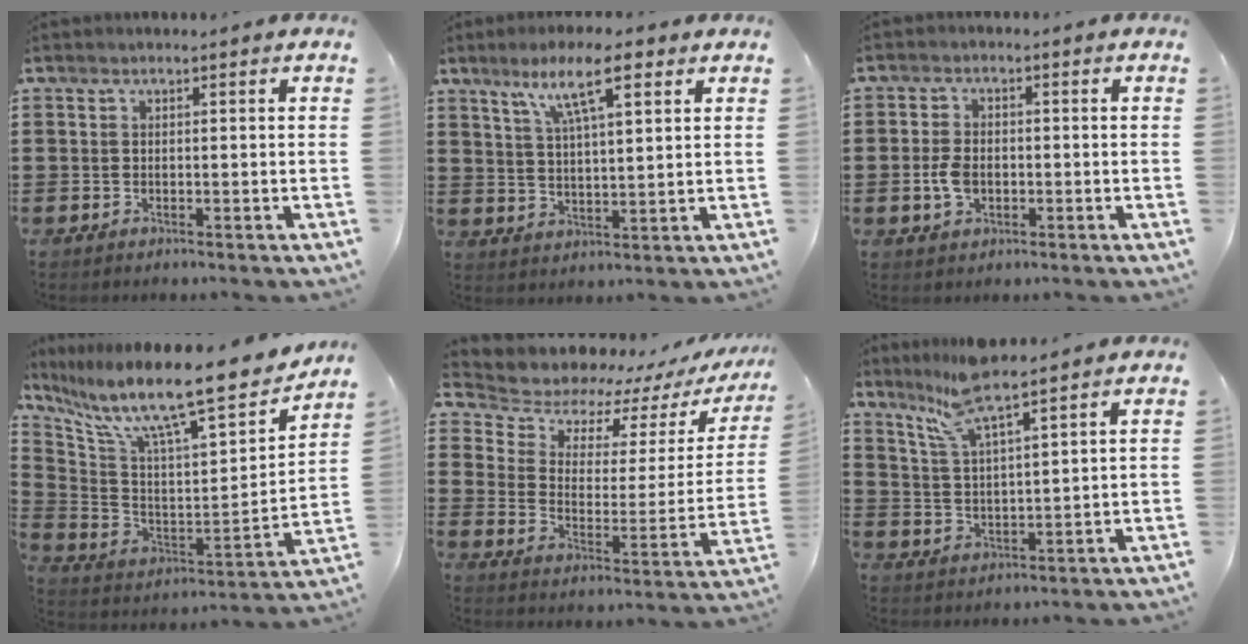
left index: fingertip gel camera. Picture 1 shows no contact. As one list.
[{"total": 9.2, "force": [5.7, 2.1, 6.9], "torque": [-0.131, -0.003, 0.094]}, {"total": 4.1, "force": [-0.7, 2.6, 3.2], "torque": [-0.080, -0.003, -0.017]}, {"total": 13.1, "force": [10.2, 1.2, 8.1], "torque": [-0.168, -0.080, 0.160]}, {"total": 6.5, "force": [5.9, 2.6, 0.8], "torque": [-0.051, -0.050, 0.100]}, {"total": 8.2, "force": [6.8, 0.2, 4.5], "torque": [-0.107, -0.019, 0.121]}]